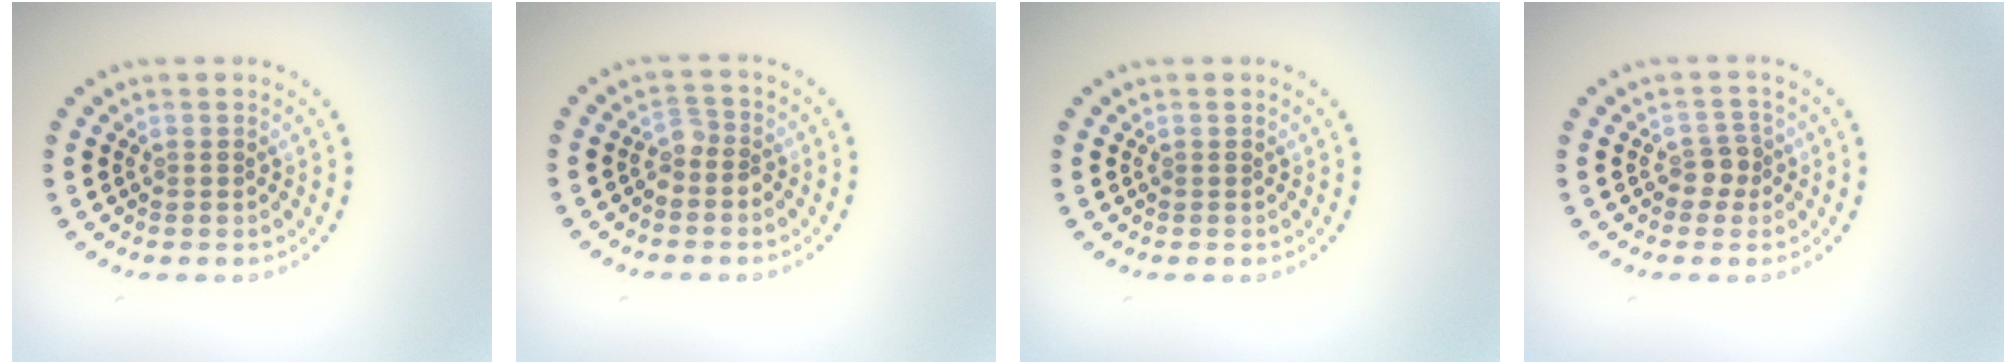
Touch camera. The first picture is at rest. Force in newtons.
{"total": 1.7, "press": 1.3, "slide": 1.1}
{"total": 0.0}
{"total": 1.8, "press": 1.5, "slide": 1.1}